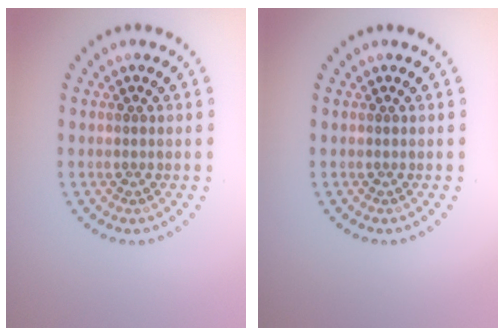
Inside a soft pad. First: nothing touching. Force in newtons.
{"total": 0.0}